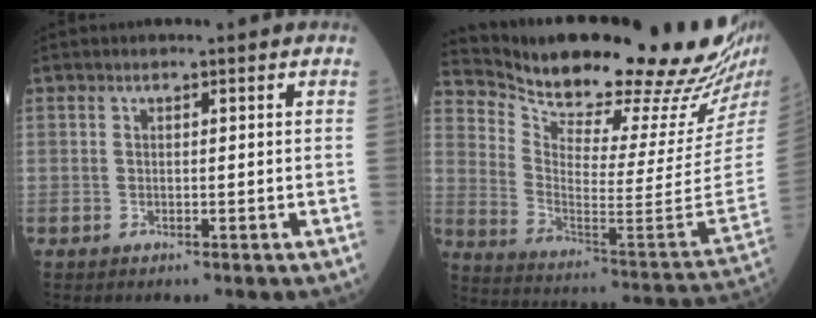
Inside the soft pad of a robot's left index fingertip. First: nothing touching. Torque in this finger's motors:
{"motor_torque": [0.97, -1.17, 0.42, 0.04]}